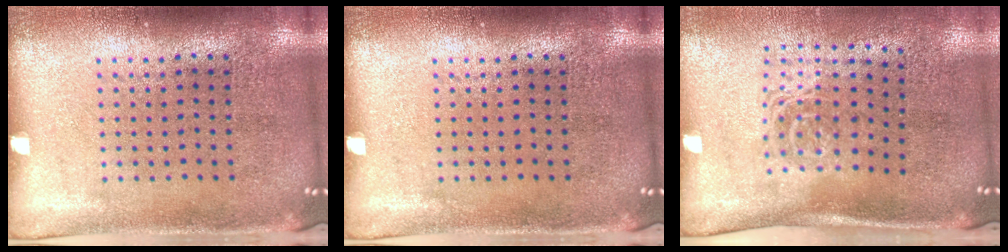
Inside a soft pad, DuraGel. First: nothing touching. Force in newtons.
{"total": 0.0}
{"total": 1.7, "press": 1.1, "slide": 1.3}